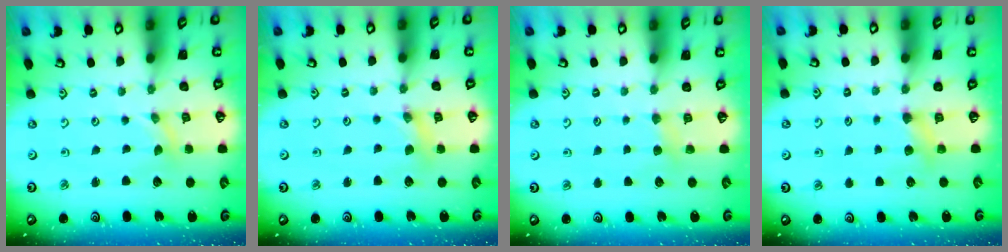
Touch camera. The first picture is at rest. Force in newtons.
{"total": 2.9, "press": 2.9, "slide": 0.3}
{"total": 3.6, "press": 3.6, "slide": 0.5}
{"total": 5.0, "press": 5.0, "slide": 0.6}